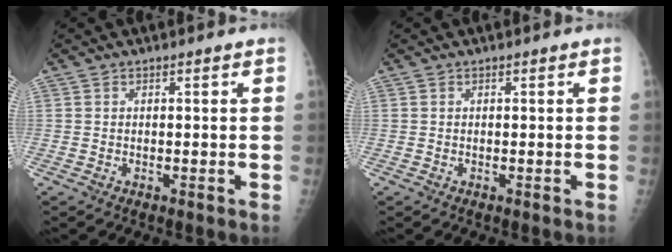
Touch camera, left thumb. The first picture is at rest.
{"total": 0.0}